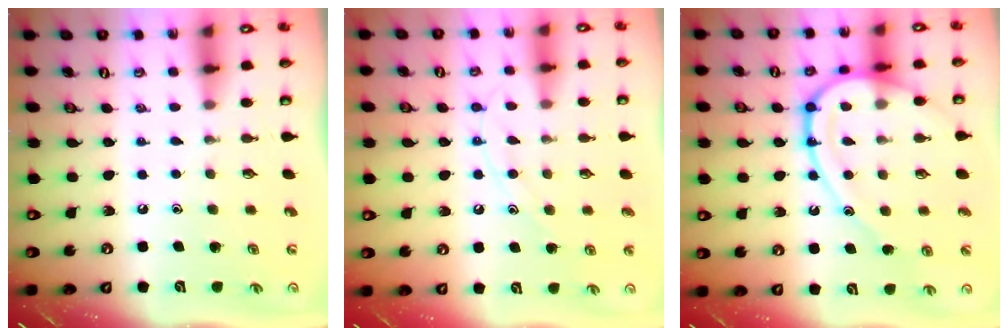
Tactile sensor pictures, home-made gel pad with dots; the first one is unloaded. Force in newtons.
{"total": 9.6, "press": 9.6, "slide": 0.9}
{"total": 14.9, "press": 14.8, "slide": 1.2}